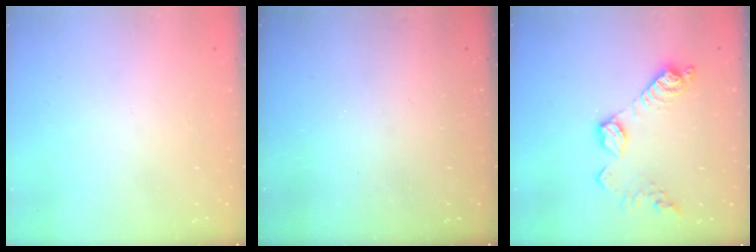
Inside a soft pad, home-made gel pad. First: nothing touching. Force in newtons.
{"total": 0.0}
{"total": 12.8, "press": 12.8, "slide": 0.8}